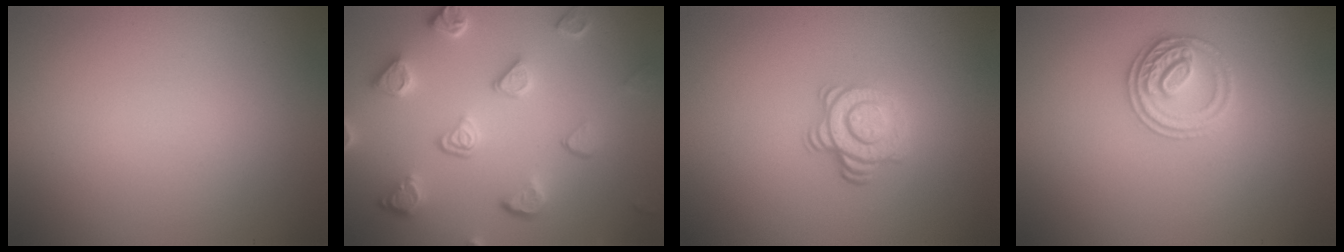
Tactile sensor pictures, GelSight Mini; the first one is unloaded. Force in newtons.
{"total": 5.4, "press": 4.2, "slide": 3.4}
{"total": 3.7, "press": 2.6, "slide": 2.6}
{"total": 2.7, "press": 2.7, "slide": 0.6}